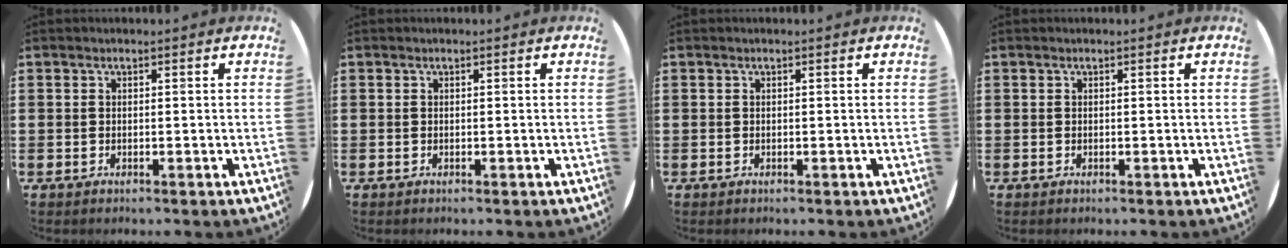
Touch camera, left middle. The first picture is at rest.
{"total": 0.0}
{"total": 0.0}
{"total": 0.0}